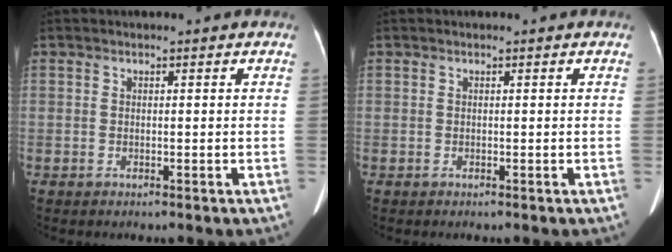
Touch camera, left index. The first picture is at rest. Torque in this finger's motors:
{"motor_torque": [0.01, 0.00, 0.00, 0.00]}